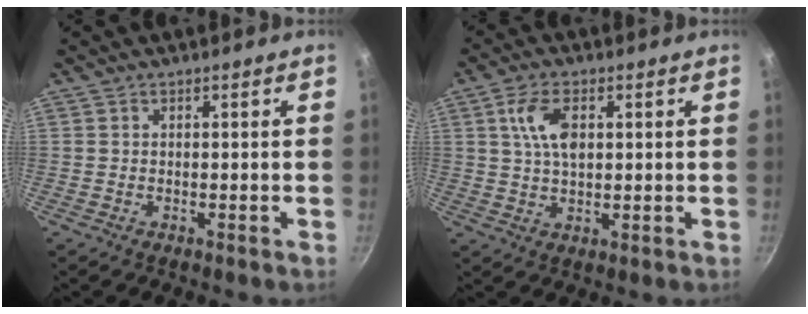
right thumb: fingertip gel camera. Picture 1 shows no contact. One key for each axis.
{"total": 8.1, "fx": 1.7, "fy": 4.4, "fz": 6.5, "tx": -0.117, "ty": 0.002, "tz": 0.028}